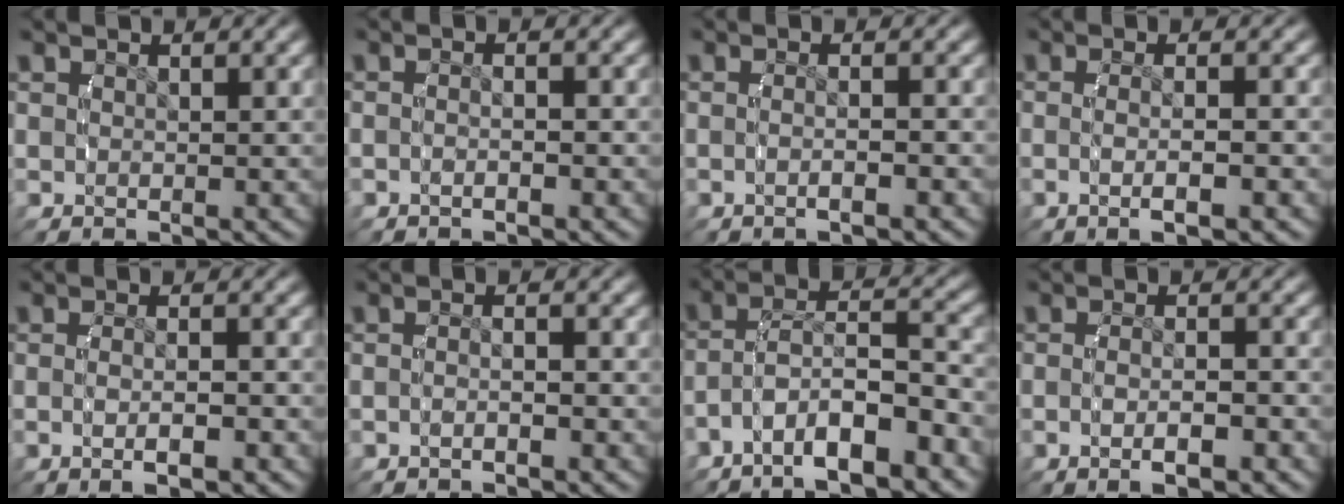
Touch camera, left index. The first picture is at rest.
{"total": 1.4, "force": [-1.0, 0.1, 1.0], "torque": [-0.023, 0.003, -0.018]}
{"total": 2.0, "force": [-1.0, -0.5, 1.6], "torque": [-0.028, 0.002, -0.016]}
{"total": 3.0, "force": [-1.1, -0.1, 2.7], "torque": [-0.052, 0.001, -0.015]}
{"total": 2.7, "force": [-1.3, 0.2, 2.3], "torque": [-0.041, 0.002, -0.019]}
{"total": 1.7, "force": [-1.1, 0.1, 1.3], "torque": [-0.028, 0.001, -0.020]}
{"total": 6.1, "force": [-3.6, 2.8, 4.0], "torque": [-0.092, -0.018, -0.047]}
{"total": 3.0, "force": [-1.6, 0.4, 2.5], "torque": [-0.043, 0.001, -0.024]}